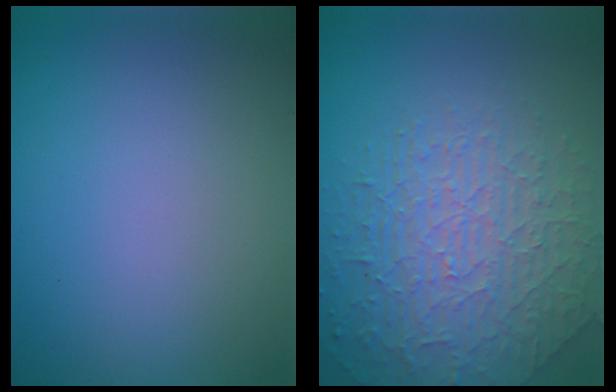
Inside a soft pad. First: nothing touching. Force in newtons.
{"total": 4.4, "press": 4.3, "slide": 1.0}